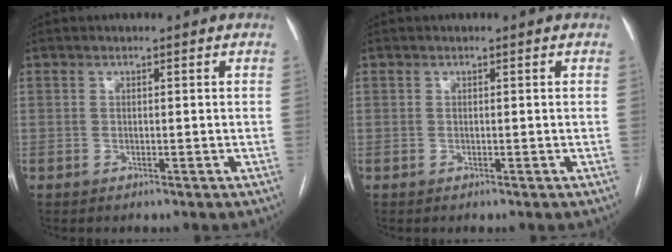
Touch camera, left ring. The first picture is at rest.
{"total": 0.0}